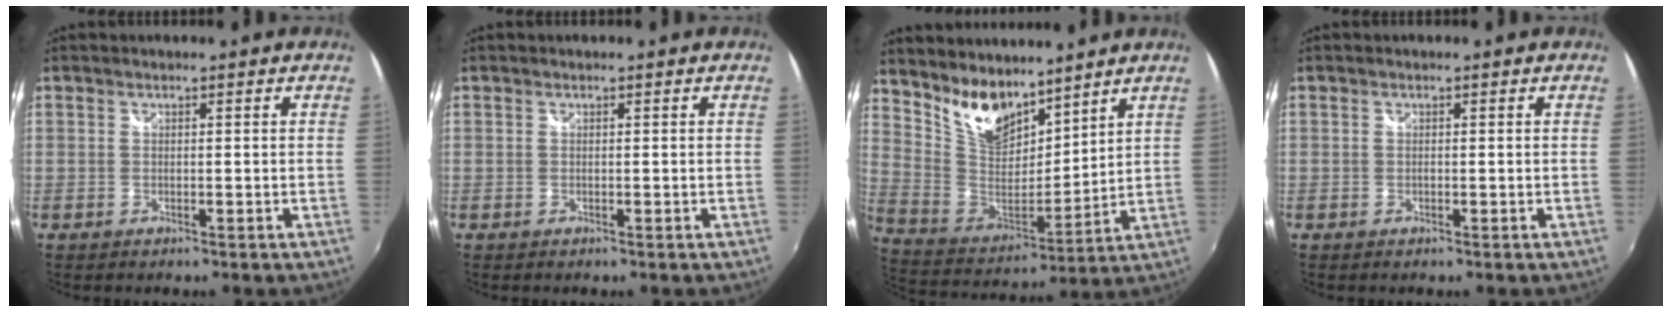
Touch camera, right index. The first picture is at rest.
{"total": 0.0}
{"total": 12.9, "force": [9.9, 5.8, 5.9], "torque": [-0.119, -0.002, 0.202]}
{"total": 0.0}